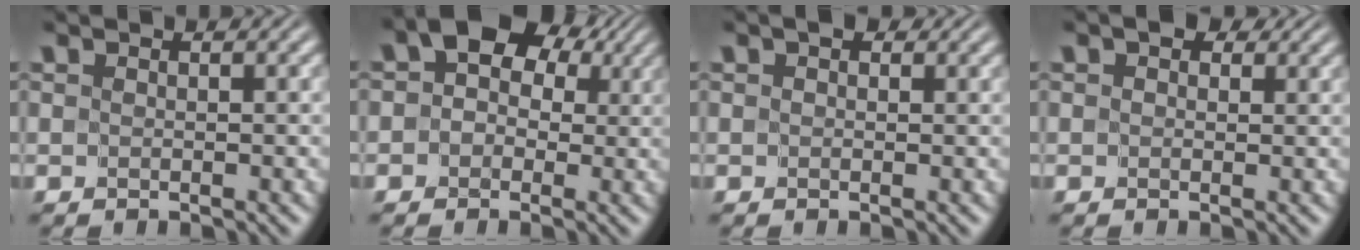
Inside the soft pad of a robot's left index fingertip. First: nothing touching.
{"total": 7.6, "force": [2.7, 5.4, 4.6], "torque": [-0.048, 0.035, 0.009]}
{"total": 0.9, "force": [0.5, 0.5, 0.5], "torque": [0.000, 0.003, -0.001]}
{"total": 1.7, "force": [0.8, 1.0, 1.0], "torque": [-0.008, 0.003, 0.006]}